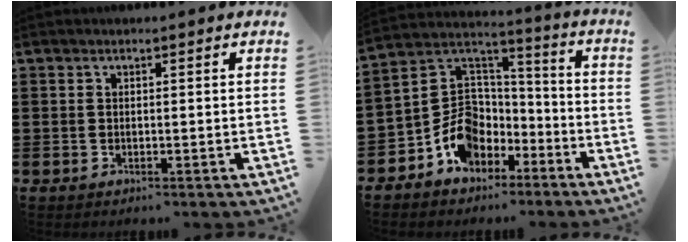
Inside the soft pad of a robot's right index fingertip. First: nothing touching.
{"total": 9.8, "force": [-4.6, 8.0, 3.3], "torque": [-0.093, 0.015, -0.084]}